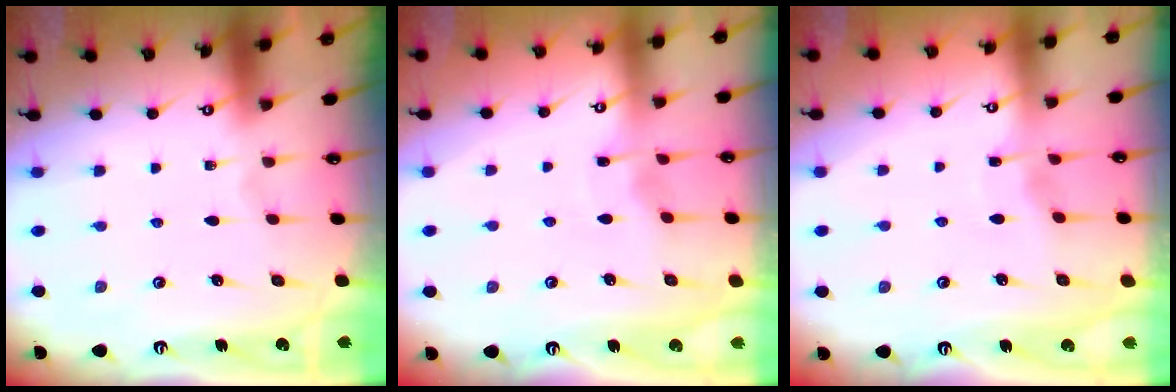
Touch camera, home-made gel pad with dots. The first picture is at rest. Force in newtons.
{"total": 3.5, "press": 3.5, "slide": 0.5}
{"total": 2.9, "press": 2.9, "slide": 0.3}